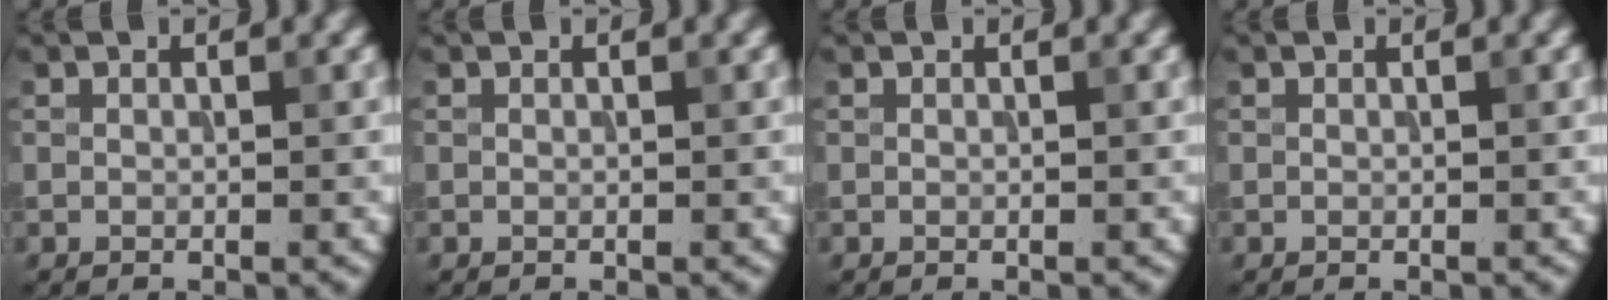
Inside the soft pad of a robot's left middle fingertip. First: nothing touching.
{"total": 0.0}
{"total": 0.0}
{"total": 0.0}